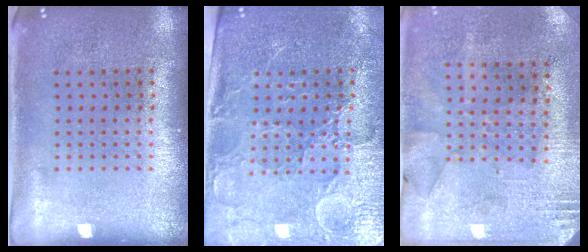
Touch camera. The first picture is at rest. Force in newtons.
{"total": 3.5, "press": 3.3, "slide": 1.1}
{"total": 2.7, "press": 2.3, "slide": 1.5}